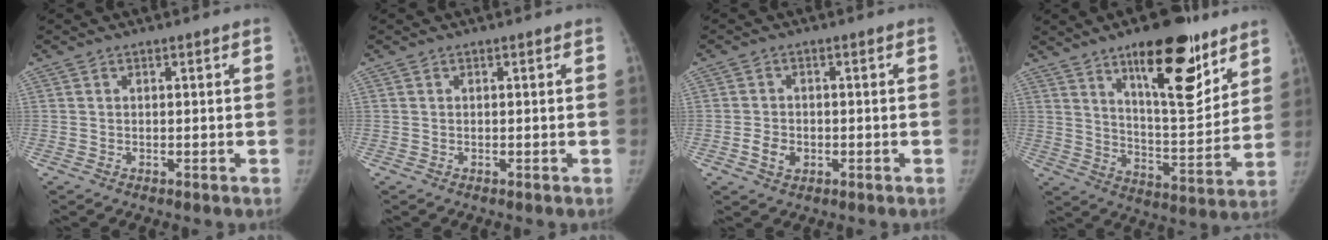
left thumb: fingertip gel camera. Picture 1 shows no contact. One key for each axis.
{"total": 0.0}
{"total": 3.5, "fx": -1.1, "fy": 2.7, "fz": 1.9, "tx": -0.029, "ty": 0.005, "tz": -0.016}
{"total": 20.0, "fx": 12.0, "fy": 7.0, "fz": 14.4, "tx": -0.166, "ty": -0.074, "tz": 0.190}